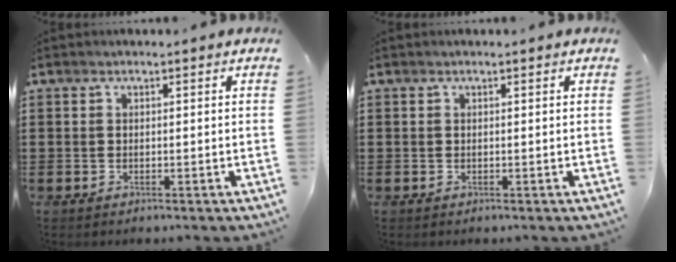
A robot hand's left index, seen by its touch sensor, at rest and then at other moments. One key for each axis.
{"total": 0.0}